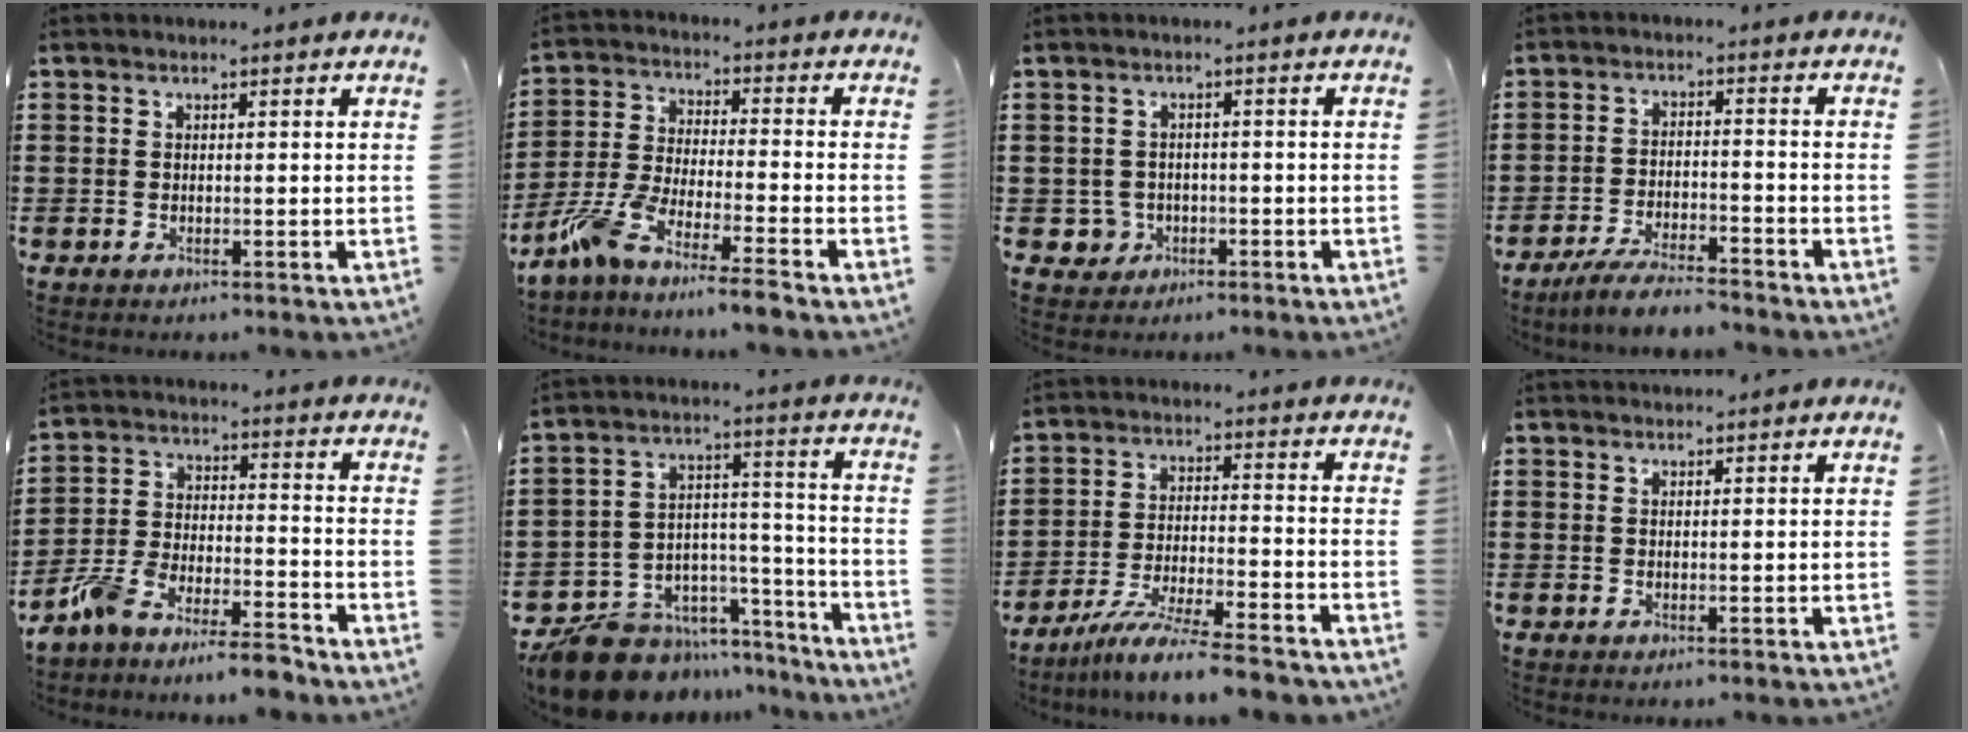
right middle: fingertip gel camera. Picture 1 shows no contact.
{"total": 7.5, "force": [-6.7, -0.5, 3.4], "torque": [-0.092, -0.016, -0.138]}
{"total": 2.2, "force": [-0.7, 2.0, 0.5], "torque": [-0.017, 0.002, -0.018]}
{"total": 5.1, "force": [-4.8, 0.3, 1.8], "torque": [-0.044, -0.005, -0.095]}
{"total": 7.5, "force": [-7.2, 0.2, 2.0], "torque": [-0.045, 0.009, -0.143]}
{"total": 10.0, "force": [-8.9, 4.4, 1.3], "torque": [-0.036, 0.025, -0.164]}
{"total": 8.1, "force": [-7.3, -0.2, 3.6], "torque": [-0.068, -0.006, -0.139]}
{"total": 0.7, "force": [0.7, 0.1, -0.1], "torque": [-0.001, 0.000, 0.013]}